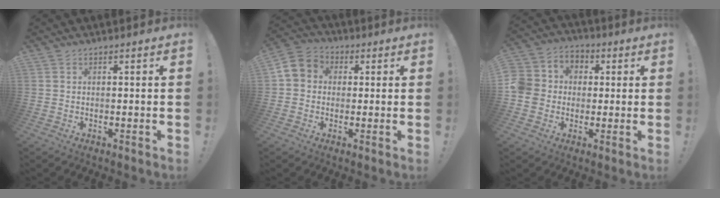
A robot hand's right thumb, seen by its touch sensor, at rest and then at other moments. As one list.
[{"total": 6.6, "force": [-0.6, 6.0, 2.6], "torque": [-0.041, 0.017, -0.007]}, {"total": 9.4, "force": [-1.3, 8.7, 3.2], "torque": [-0.065, 0.017, -0.019]}]